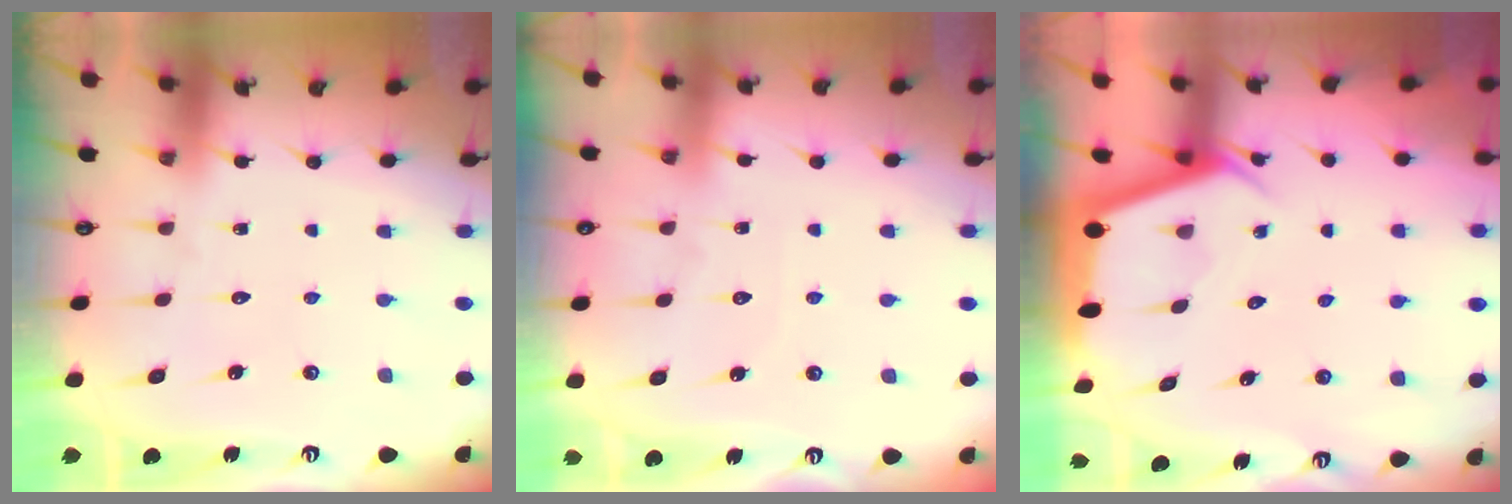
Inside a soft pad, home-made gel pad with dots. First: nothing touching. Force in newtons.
{"total": 2.7, "press": 2.7, "slide": 0.4}
{"total": 2.4, "press": 2.4, "slide": 0.2}